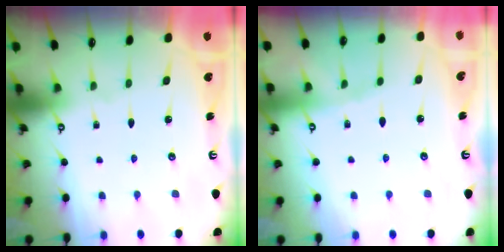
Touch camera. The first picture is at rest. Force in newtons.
{"total": 3.2, "press": 3.1, "slide": 0.6}